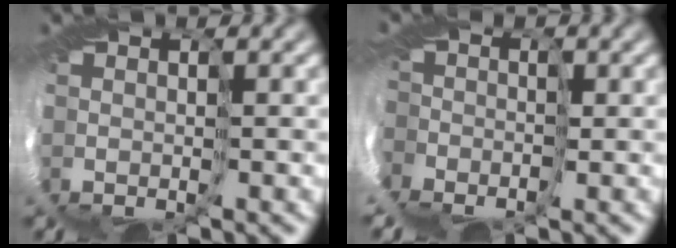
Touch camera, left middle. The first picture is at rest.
{"total": 9.5, "force": [-5.5, 6.8, 3.7], "torque": [-0.093, -0.019, -0.083]}